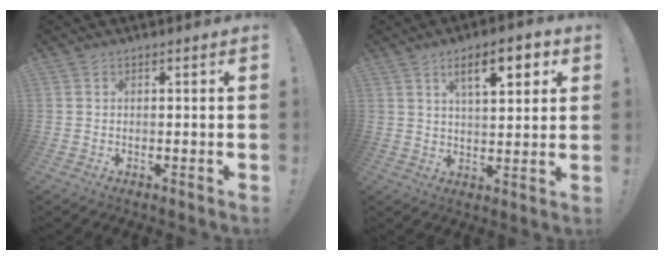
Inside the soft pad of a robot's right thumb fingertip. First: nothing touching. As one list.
[{"total": 10.4, "force": [4.8, 3.5, 8.5], "torque": [-0.122, -0.010, 0.075]}]